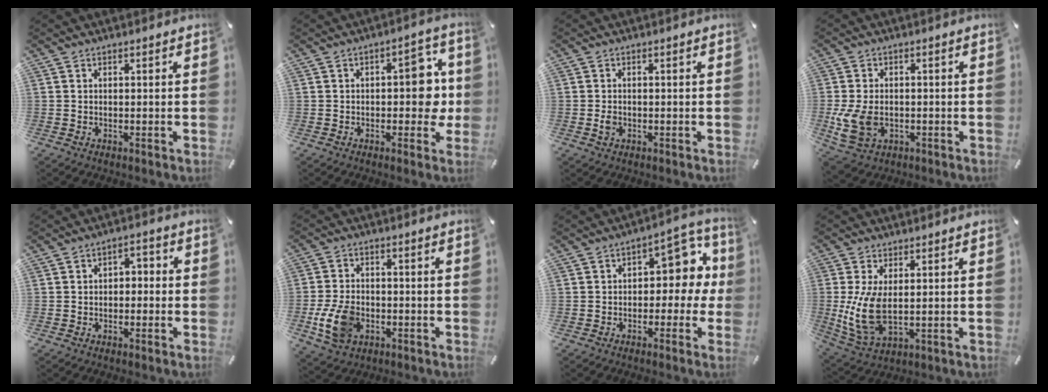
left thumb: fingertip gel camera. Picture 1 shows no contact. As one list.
[{"total": 11.1, "force": [0.0, 6.6, 9.0], "torque": [-0.092, 0.000, -0.004]}, {"total": 1.6, "force": [-0.4, 1.1, 1.0], "torque": [-0.019, 0.003, -0.008]}, {"total": 9.4, "force": [-1.8, 6.8, 6.2], "torque": [-0.138, -0.001, -0.028]}, {"total": 2.9, "force": [-1.9, 1.9, 1.1], "torque": [-0.021, 0.014, -0.038]}, {"total": 9.7, "force": [-2.9, 6.8, 6.2], "torque": [-0.133, 0.003, -0.051]}, {"total": 9.5, "force": [1.7, 6.1, 7.0], "torque": [-0.084, -0.008, 0.025]}, {"total": 10.1, "force": [0.5, 4.9, 8.8], "torque": [-0.207, -0.025, 0.014]}]